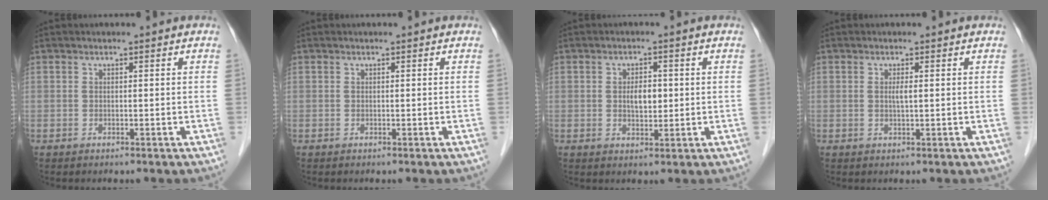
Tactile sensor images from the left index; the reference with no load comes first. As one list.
[{"total": 0.0}, {"total": 3.2, "force": [-0.2, 1.6, 2.7], "torque": [-0.046, -0.002, -0.002]}, {"total": 1.2, "force": [-0.3, 0.0, 1.1], "torque": [-0.026, -0.006, -0.005]}]